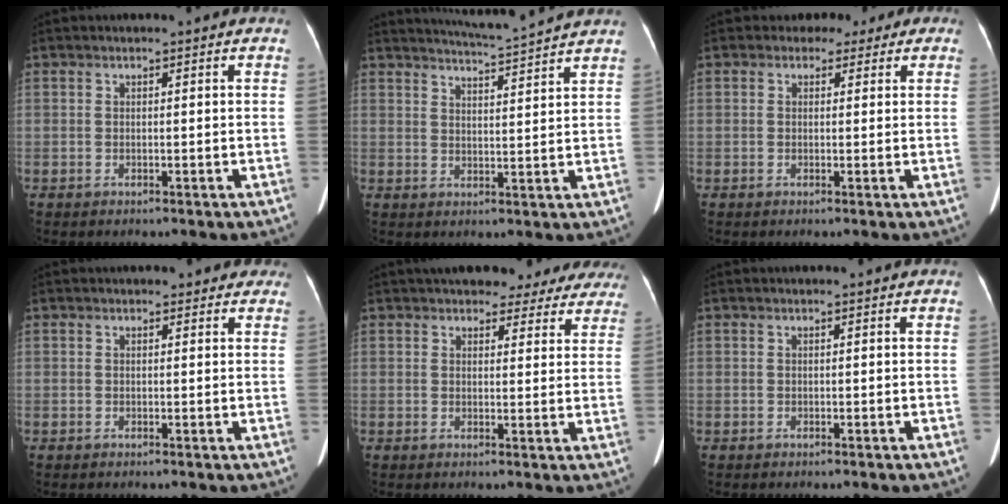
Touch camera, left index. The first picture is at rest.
{"total": 8.6, "force": [8.2, -1.2, 2.3], "torque": [-0.048, 0.006, 0.116]}
{"total": 3.2, "force": [1.9, 2.6, 0.3], "torque": [0.000, 0.011, 0.012]}
{"total": 3.1, "force": [2.6, 1.7, 0.8], "torque": [0.005, 0.002, 0.016]}
{"total": 17.0, "force": [14.9, 6.1, 5.3], "torque": [-0.054, 0.017, 0.164]}
{"total": 0.0}